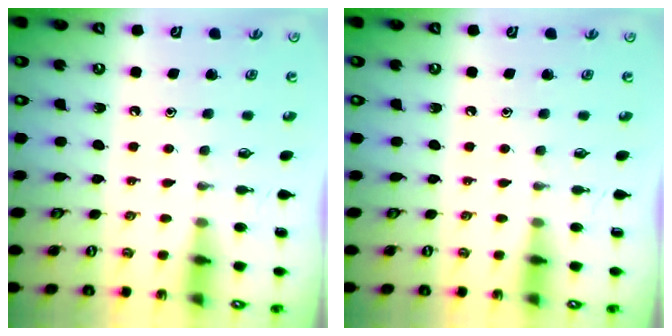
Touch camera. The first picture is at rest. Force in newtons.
{"total": 0.0}